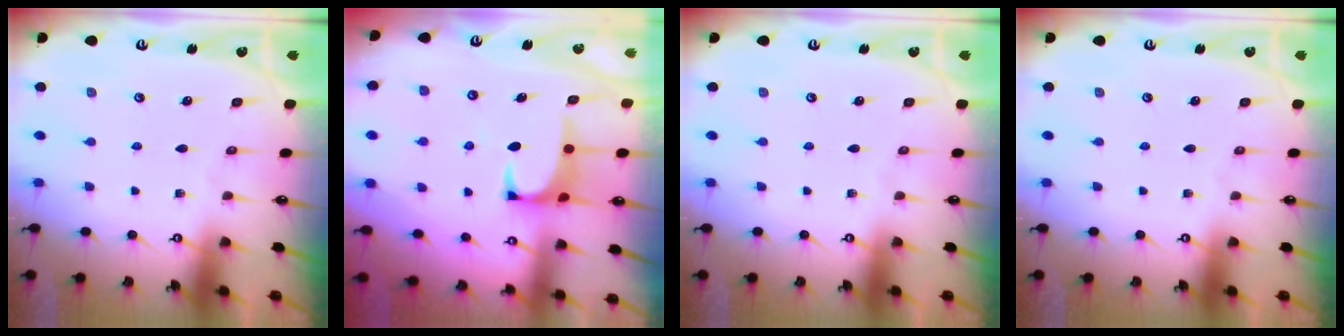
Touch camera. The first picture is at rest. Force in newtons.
{"total": 1.3, "press": 1.2, "slide": 0.5}
{"total": 0.0}
{"total": 0.0}